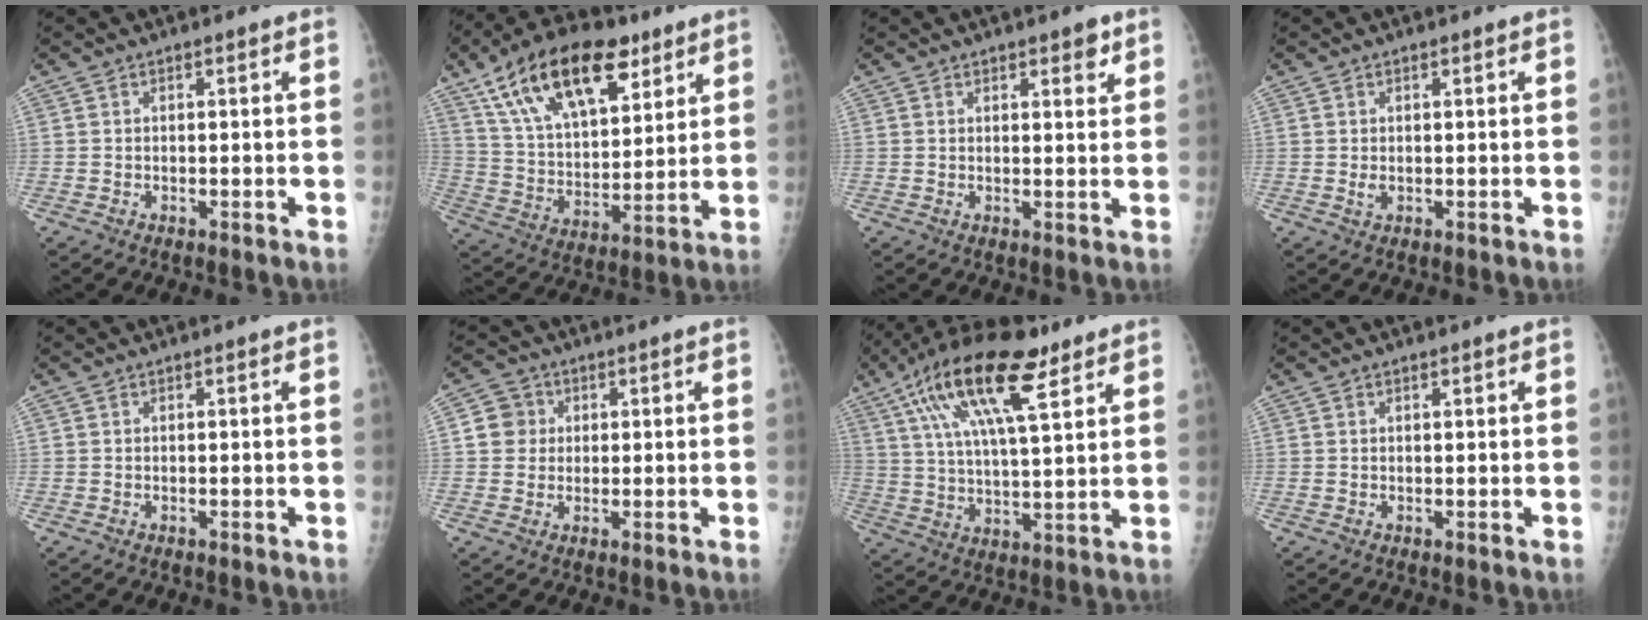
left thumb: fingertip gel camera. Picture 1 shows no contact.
{"total": 23.0, "force": [12.8, 11.3, 15.4], "torque": [-0.242, -0.025, 0.226]}
{"total": 3.0, "force": [2.0, 1.3, 1.8], "torque": [-0.007, -0.010, 0.025]}
{"total": 1.3, "force": [0.3, 0.8, 1.0], "torque": [-0.015, -0.004, 0.009]}
{"total": 0.0}
{"total": 4.7, "force": [0.9, 4.4, 1.2], "torque": [0.003, 0.003, 0.012]}
{"total": 19.8, "force": [10.3, 6.7, 15.5], "torque": [-0.276, -0.008, 0.178]}
{"total": 0.6, "force": [0.4, 0.3, 0.3], "torque": [-0.004, -0.002, 0.005]}